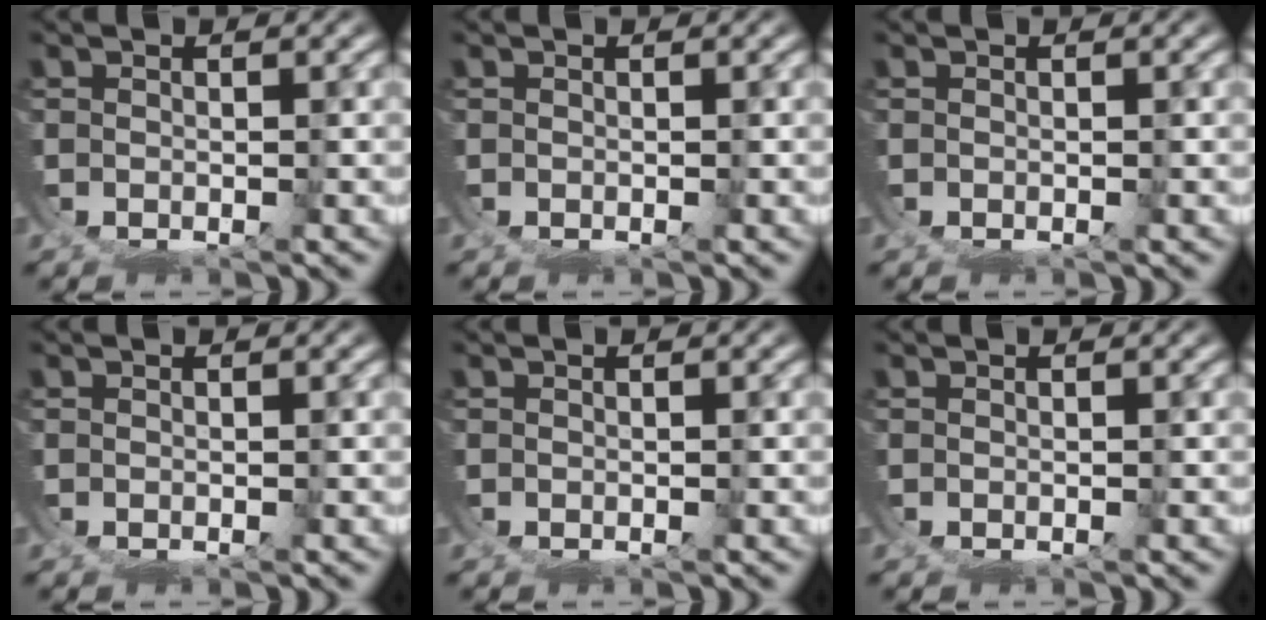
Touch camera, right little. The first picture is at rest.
{"total": 0.0}
{"total": 0.0}
{"total": 0.0}
{"total": 0.0}
{"total": 0.0}